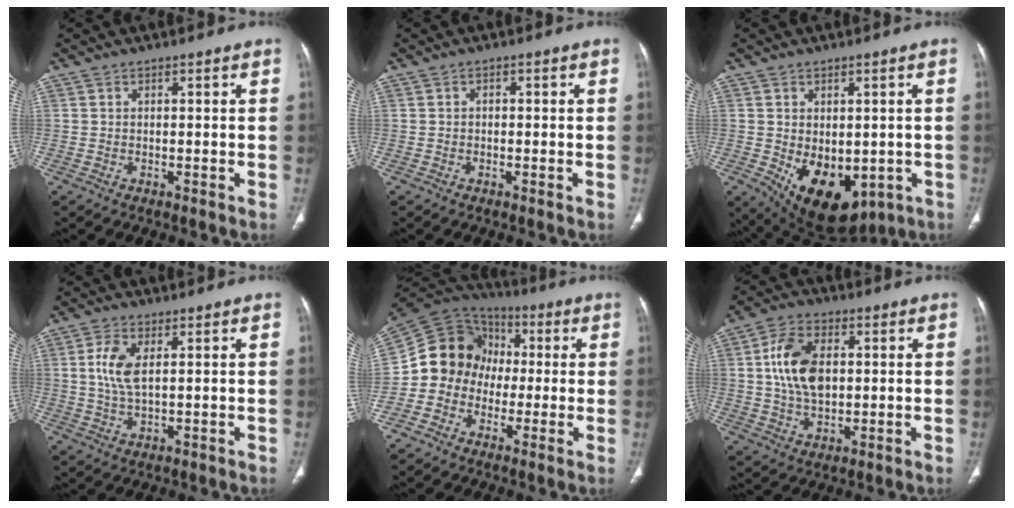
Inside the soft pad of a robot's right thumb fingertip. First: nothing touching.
{"total": 0.8, "force": [-0.2, 0.7, 0.4], "torque": [0.001, 0.003, -0.008]}
{"total": 14.2, "force": [-3.5, 9.0, 10.5], "torque": [-0.135, -0.013, -0.022]}
{"total": 5.9, "force": [1.3, 2.7, 5.0], "torque": [-0.114, -0.004, 0.025]}
{"total": 13.8, "force": [-1.5, 12.3, 5.9], "torque": [-0.083, 0.046, -0.040]}
{"total": 11.2, "force": [1.5, 7.1, 8.5], "torque": [-0.148, 0.002, 0.028]}